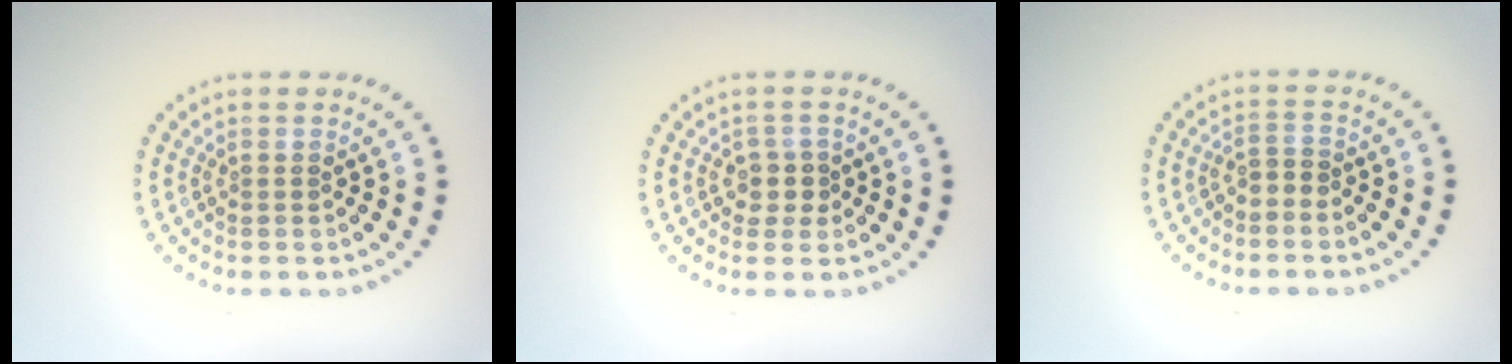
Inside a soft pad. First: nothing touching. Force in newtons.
{"total": 1.8, "press": 1.6, "slide": 0.9}
{"total": 1.3, "press": 1.0, "slide": 0.9}